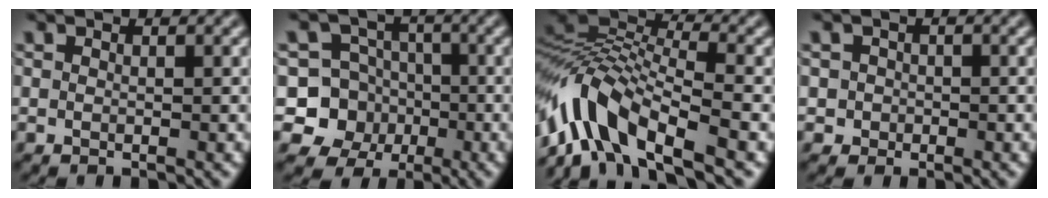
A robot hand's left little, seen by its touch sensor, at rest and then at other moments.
{"total": 8.0, "force": [-2.1, 7.6, 1.4], "torque": [-0.026, 0.016, -0.064]}
{"total": 8.8, "force": [-5.0, 3.2, 6.4], "torque": [-0.113, 0.014, -0.108]}
{"total": 1.7, "force": [-0.2, 1.7, 0.1], "torque": [0.015, 0.007, -0.003]}